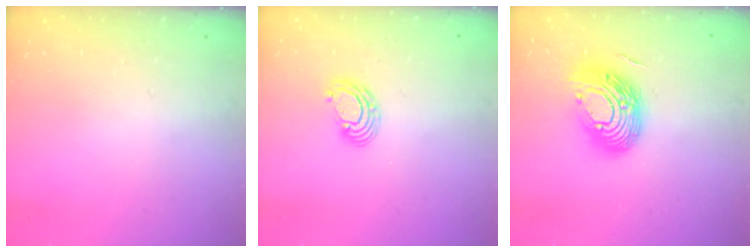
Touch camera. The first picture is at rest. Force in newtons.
{"total": 6.7, "press": 6.7, "slide": 0.6}
{"total": 17.3, "press": 17.2, "slide": 1.2}